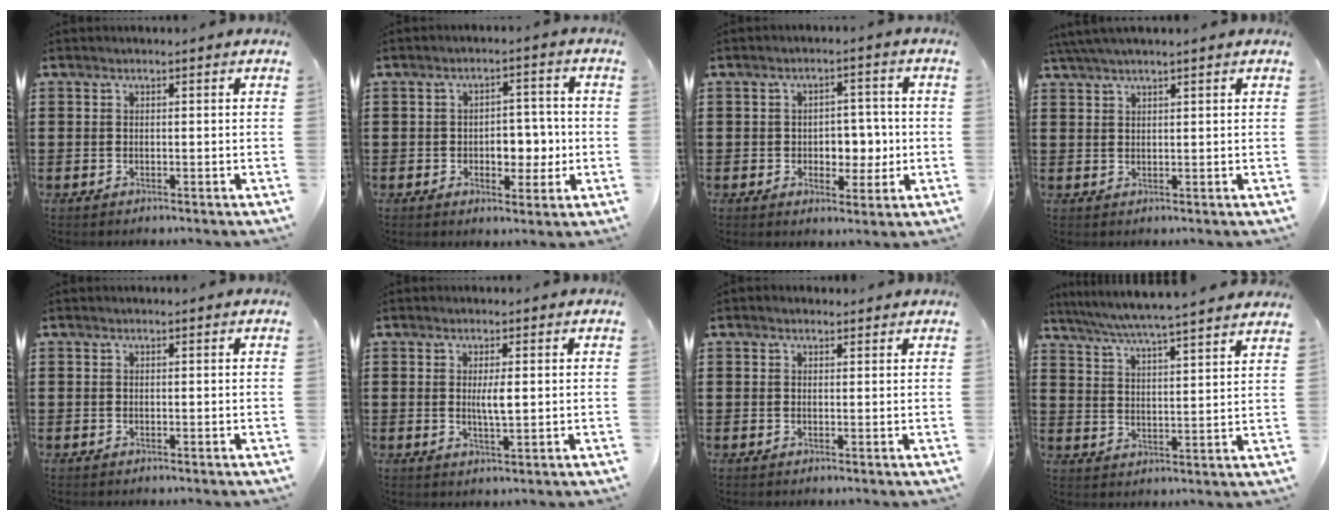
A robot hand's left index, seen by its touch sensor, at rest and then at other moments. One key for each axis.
{"total": 5.4, "fx": -0.9, "fy": 3.5, "fz": 4.0, "tx": -0.063, "ty": 0.001, "tz": -0.023}
{"total": 4.9, "fx": -0.5, "fy": 3.6, "fz": 3.2, "tx": -0.056, "ty": 0.003, "tz": -0.018}
{"total": 2.7, "fx": 2.1, "fy": -0.1, "fz": 1.6, "tx": -0.034, "ty": 0.001, "tz": 0.041}
{"total": 0.0}
{"total": 3.3, "fx": 0.4, "fy": 0.7, "fz": 3.2, "tx": -0.062, "ty": 0.000, "tz": 0.004}
{"total": 0.9, "fx": 0.7, "fy": 0.5, "fz": 0.2, "tx": -0.005, "ty": 0.004, "tz": 0.013}
{"total": 5.3, "fx": 5.0, "fy": -0.9, "fz": 1.8, "tx": -0.056, "ty": -0.038, "tz": 0.082}